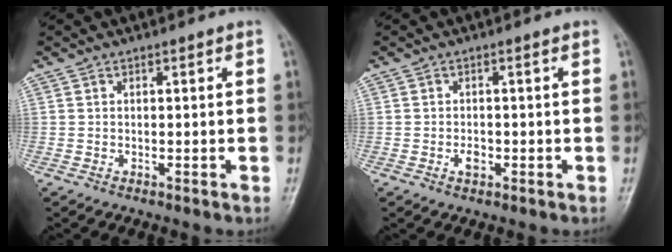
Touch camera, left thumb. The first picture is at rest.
{"total": 1.8, "force": [-0.6, 1.1, 1.3], "torque": [-0.017, 0.001, -0.009]}